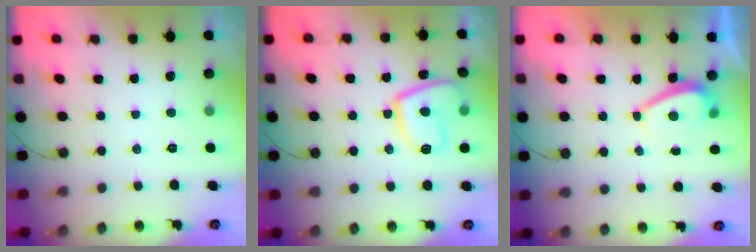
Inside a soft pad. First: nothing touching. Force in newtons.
{"total": 11.6, "press": 11.5, "slide": 1.5}
{"total": 2.0, "press": 1.9, "slide": 0.6}